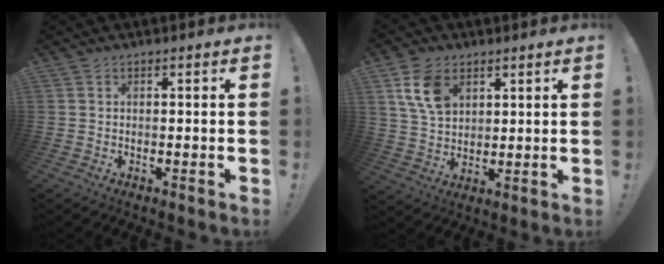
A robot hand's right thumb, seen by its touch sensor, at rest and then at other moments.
{"total": 11.1, "force": [5.1, 7.4, 6.5], "torque": [-0.119, -0.005, 0.099]}